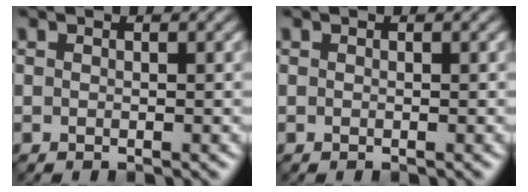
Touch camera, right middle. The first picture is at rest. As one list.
[{"total": 0.0}]